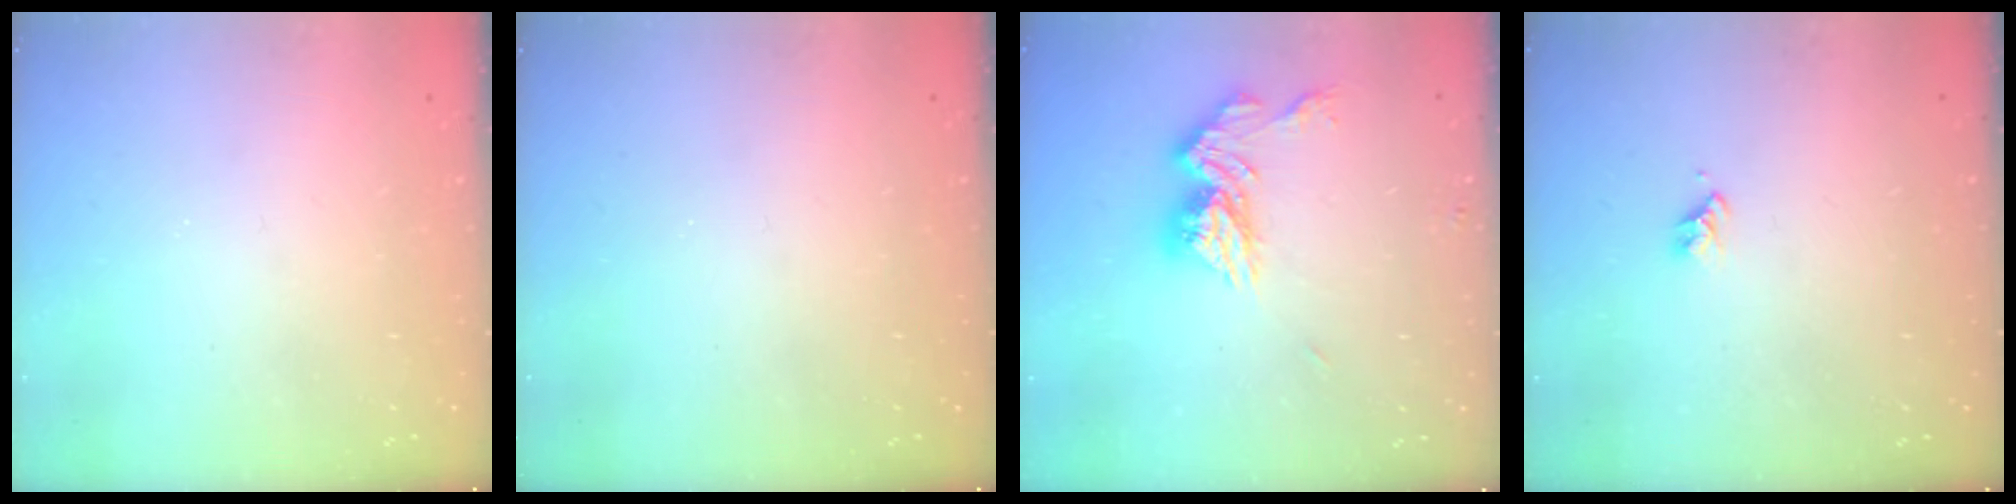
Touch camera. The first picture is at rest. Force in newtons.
{"total": 0.0}
{"total": 12.6, "press": 12.6, "slide": 1.0}
{"total": 2.7, "press": 2.7, "slide": 0.2}